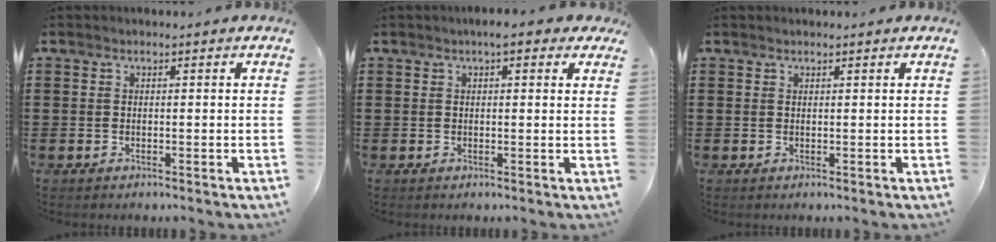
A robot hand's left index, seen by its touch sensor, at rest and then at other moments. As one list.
[{"total": 3.0, "force": [1.8, 0.7, 2.2], "torque": [-0.046, 0.007, 0.032]}, {"total": 0.6, "force": [0.5, 0.0, 0.2], "torque": [-0.005, 0.000, 0.011]}]